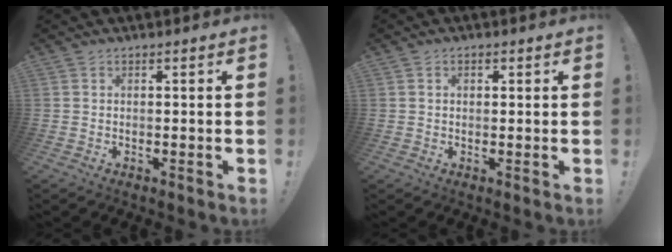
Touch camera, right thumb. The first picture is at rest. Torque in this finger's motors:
{"motor_torque": [-0.11, -0.04, -0.07, 0.02, 0.02]}